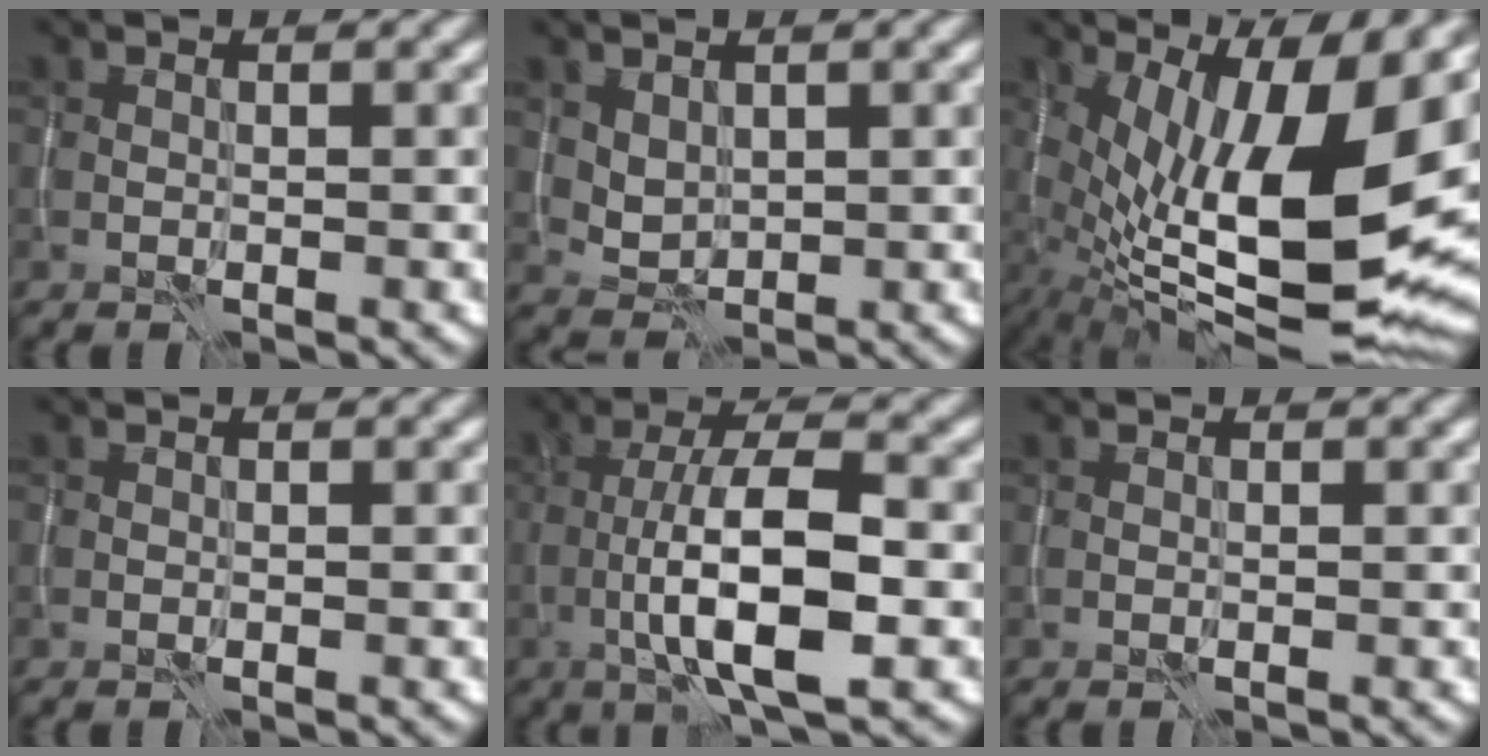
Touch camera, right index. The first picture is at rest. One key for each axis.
{"total": 1.9, "fx": 0.8, "fy": 1.4, "fz": 1.0, "tx": -0.022, "ty": -0.006, "tz": 0.022}
{"total": 16.7, "fx": 0.9, "fy": 6.8, "fz": 15.2, "tx": -0.257, "ty": -0.008, "tz": 0.027}
{"total": 0.0}
{"total": 9.0, "fx": -2.2, "fy": 2.6, "fz": 8.3, "tx": -0.143, "ty": 0.010, "tz": -0.044}
{"total": 0.0}